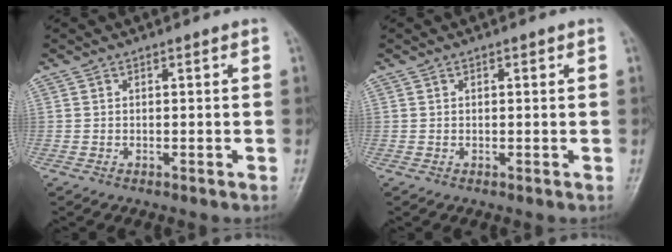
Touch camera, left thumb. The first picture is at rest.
{"total": 0.7, "force": [0.3, 0.3, 0.6], "torque": [-0.005, 0.001, 0.004]}